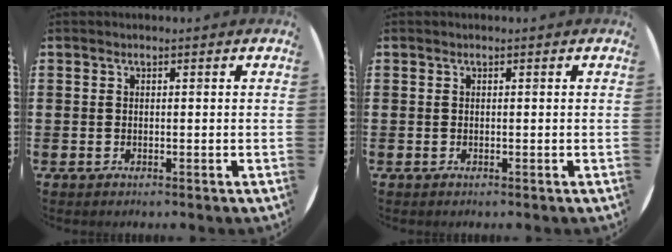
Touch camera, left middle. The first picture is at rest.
{"total": 0.0}